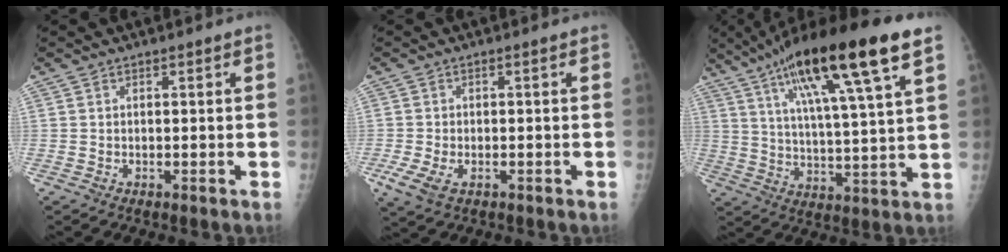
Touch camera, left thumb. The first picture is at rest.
{"total": 4.7, "force": [-1.7, 2.5, 3.5], "torque": [-0.082, -0.008, -0.029]}
{"total": 21.6, "force": [11.6, 3.1, 17.9], "torque": [-0.298, -0.022, 0.193]}